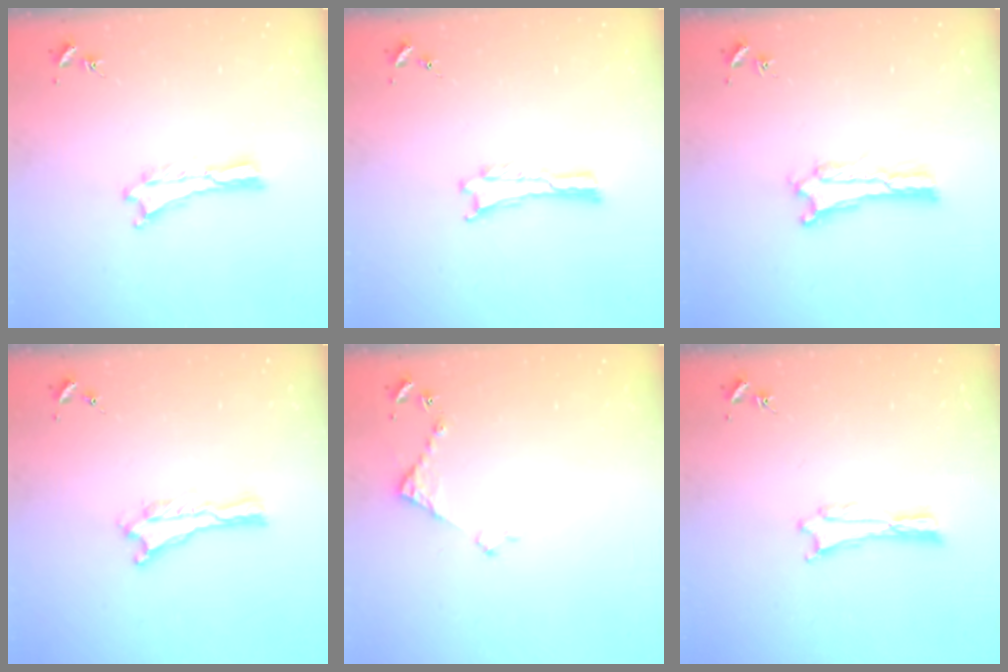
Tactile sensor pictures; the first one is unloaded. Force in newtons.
{"total": 0.0}
{"total": 0.6, "press": 0.5, "slide": 0.2}
{"total": 0.0}
{"total": 3.7, "press": 3.6, "slide": 0.3}
{"total": 0.0}